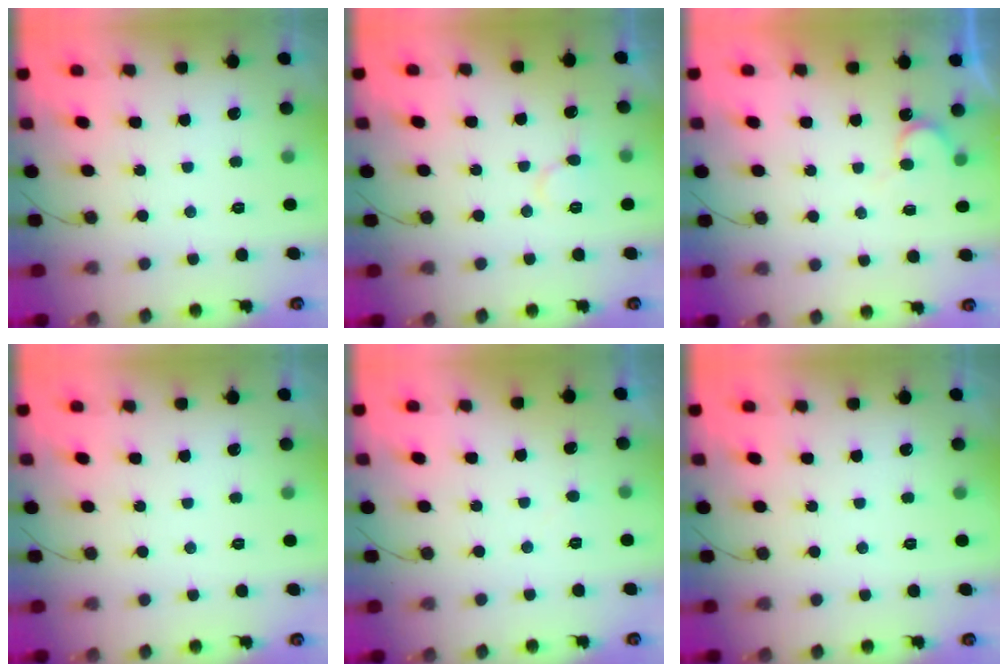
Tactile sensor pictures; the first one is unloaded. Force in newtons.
{"total": 8.6, "press": 8.6, "slide": 0.5}
{"total": 4.1, "press": 4.1, "slide": 0.4}
{"total": 0.0}
{"total": 2.6, "press": 2.6, "slide": 0.3}
{"total": 0.0}